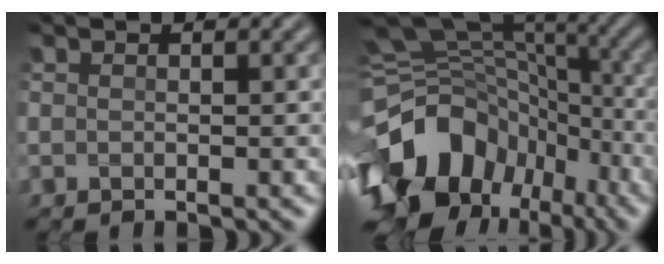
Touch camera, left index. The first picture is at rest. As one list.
[{"total": 16.3, "force": [-7.7, 11.5, 8.6], "torque": [-0.186, 0.004, -0.117]}]